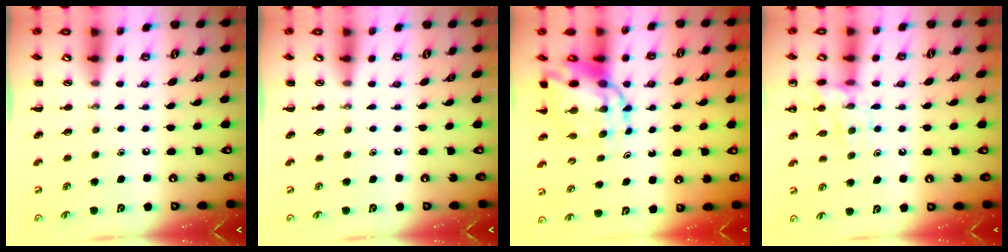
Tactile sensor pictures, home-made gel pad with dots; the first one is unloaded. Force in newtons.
{"total": 0.0}
{"total": 10.0, "press": 9.7, "slide": 2.5}
{"total": 13.3, "press": 13.2, "slide": 1.8}